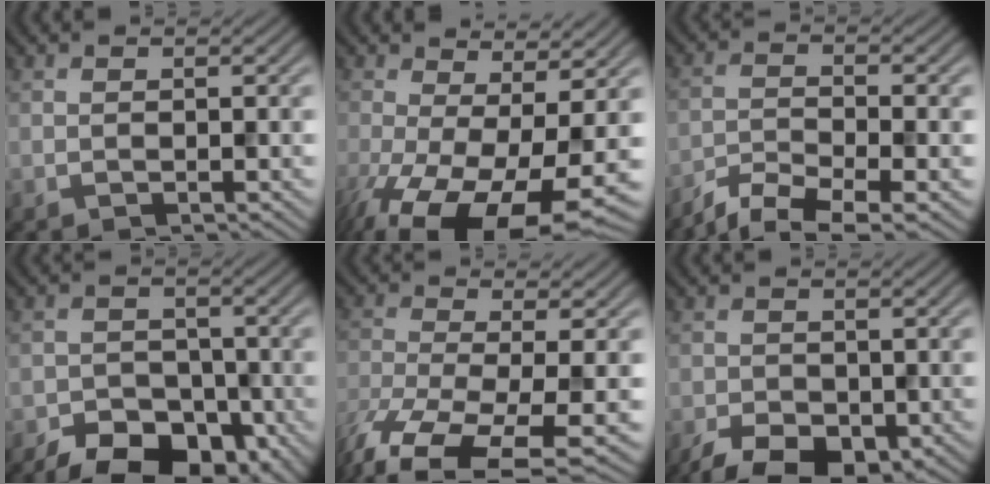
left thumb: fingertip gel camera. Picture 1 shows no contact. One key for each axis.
{"total": 15.0, "fx": -5.4, "fy": 6.7, "fz": 12.3, "tx": -0.252, "ty": -0.044, "tz": -0.070}
{"total": 6.1, "fx": -4.8, "fy": 1.3, "fz": 3.5, "tx": -0.072, "ty": -0.011, "tz": -0.091}
{"total": 9.7, "fx": -6.2, "fy": 5.6, "fz": 4.9, "tx": -0.072, "ty": -0.015, "tz": -0.099}
{"total": 11.9, "fx": -7.3, "fy": 3.4, "fz": 8.9, "tx": -0.204, "ty": -0.031, "tz": -0.123}
{"total": 6.7, "fx": -3.5, "fy": 3.8, "fz": 4.2, "tx": -0.086, "ty": -0.017, "tz": -0.060}